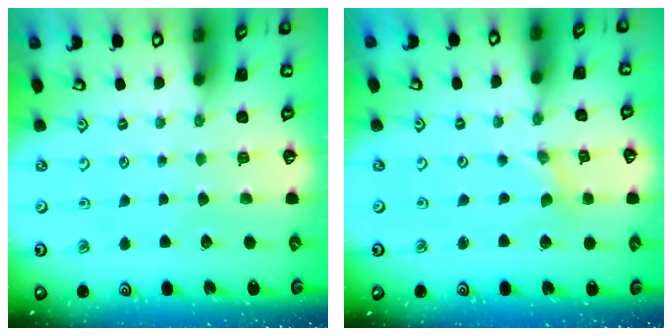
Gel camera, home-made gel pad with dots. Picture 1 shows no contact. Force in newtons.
{"total": 0.0}